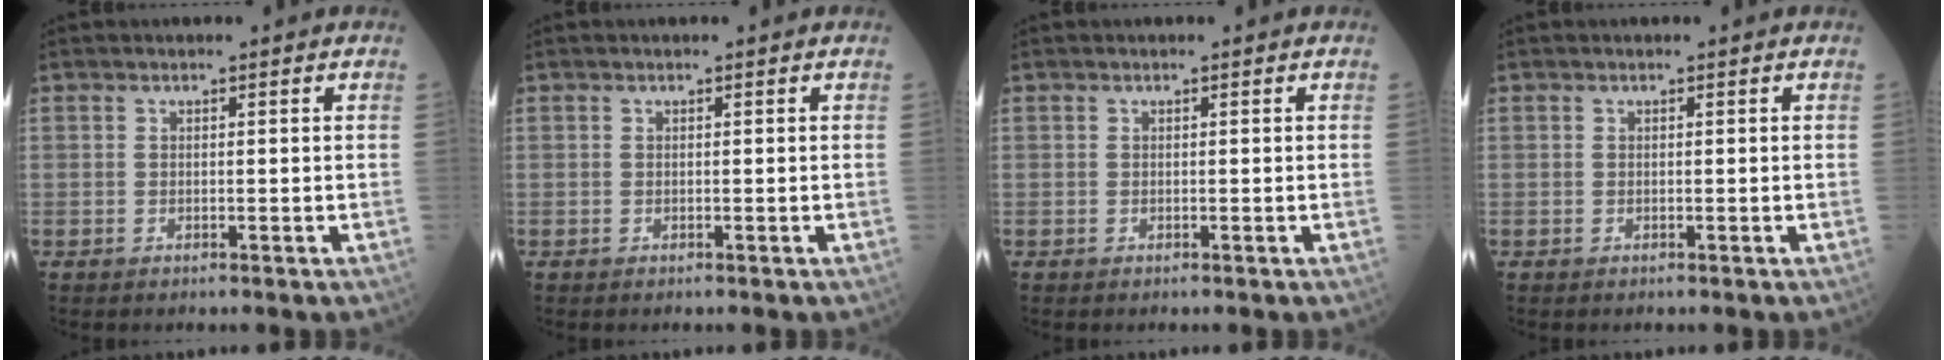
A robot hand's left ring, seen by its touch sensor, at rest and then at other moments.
{"total": 0.0}
{"total": 0.0}
{"total": 0.0}